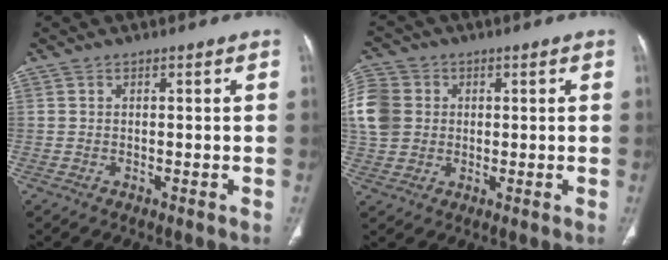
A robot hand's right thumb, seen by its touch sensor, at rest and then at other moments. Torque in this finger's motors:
{"motor_torque": [1.52, 1.46, 0.36, -0.25, 0.11]}